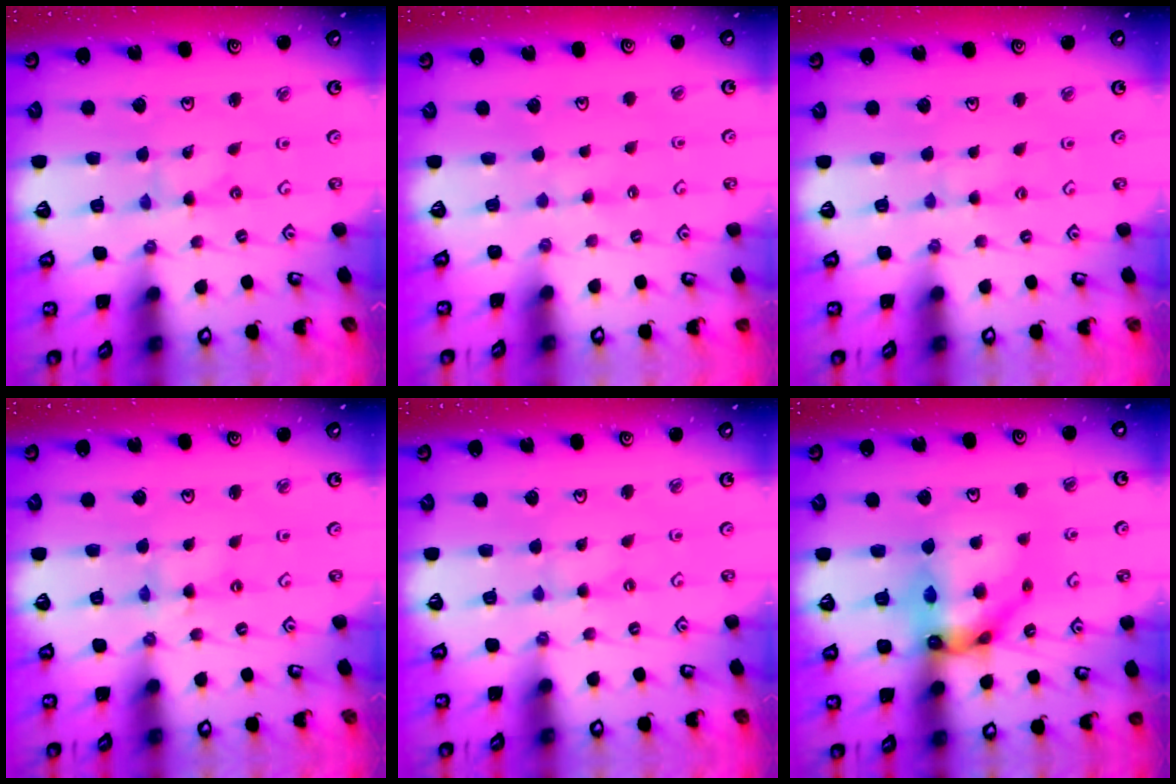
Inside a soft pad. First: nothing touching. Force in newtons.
{"total": 1.5, "press": 1.5, "slide": 0.4}
{"total": 1.5, "press": 1.5, "slide": 0.3}
{"total": 2.3, "press": 2.3, "slide": 0.3}
{"total": 1.7, "press": 1.7, "slide": 0.3}
{"total": 14.9, "press": 14.9, "slide": 1.1}